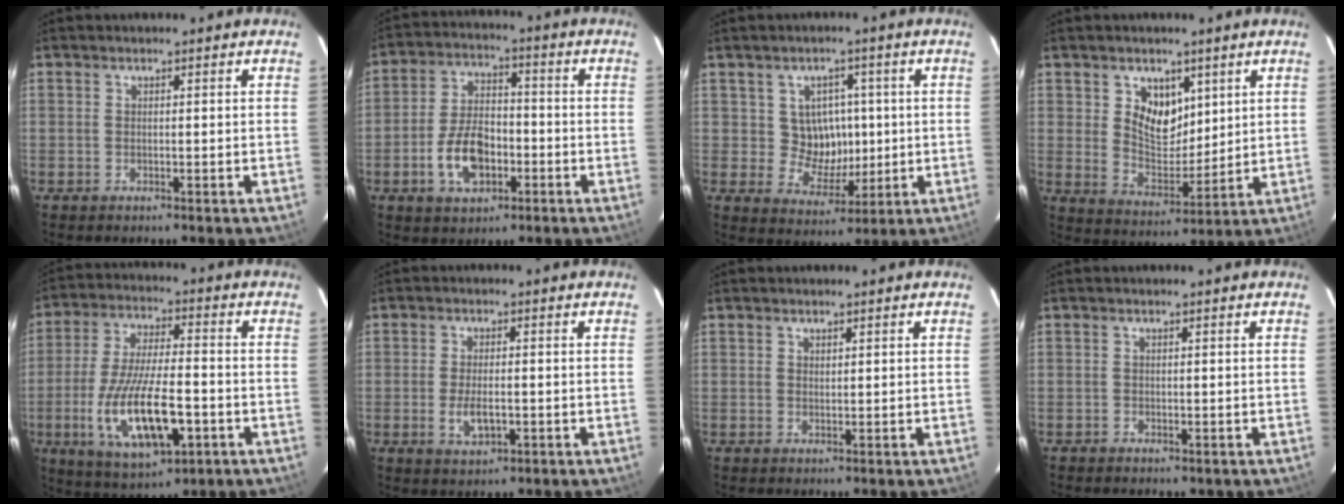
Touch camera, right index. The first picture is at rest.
{"total": 10.5, "force": [-3.9, 6.1, 7.7], "torque": [-0.158, 0.012, -0.062]}
{"total": 7.1, "force": [0.7, 6.8, 2.2], "torque": [-0.041, 0.011, 0.019]}
{"total": 8.5, "force": [3.8, 6.1, 4.6], "torque": [-0.078, -0.003, 0.078]}
{"total": 17.5, "force": [-5.5, 6.0, 15.5], "torque": [-0.319, -0.022, -0.088]}
{"total": 5.0, "force": [-1.3, 2.2, 4.3], "torque": [-0.086, -0.007, -0.021]}
{"total": 0.6, "force": [0.5, 0.4, 0.1], "torque": [-0.002, 0.002, 0.009]}
{"total": 1.1, "force": [-0.6, 0.9, 0.2], "torque": [-0.006, 0.000, -0.008]}